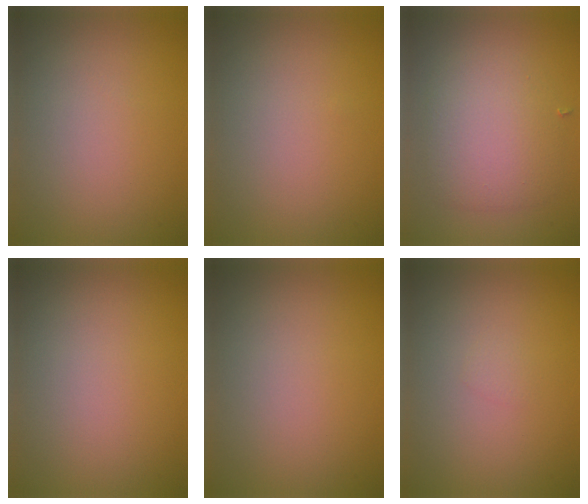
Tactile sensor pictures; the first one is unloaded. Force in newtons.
{"total": 0.0}
{"total": 4.6, "press": 4.6, "slide": 0.1}
{"total": 0.0}
{"total": 0.0}
{"total": 0.5, "press": 0.5, "slide": 0.0}